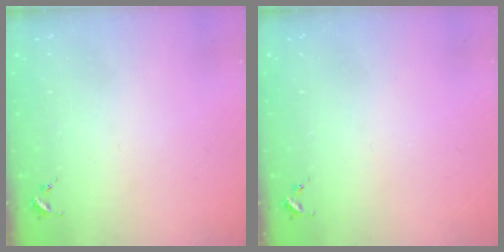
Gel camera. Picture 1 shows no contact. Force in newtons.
{"total": 0.0}